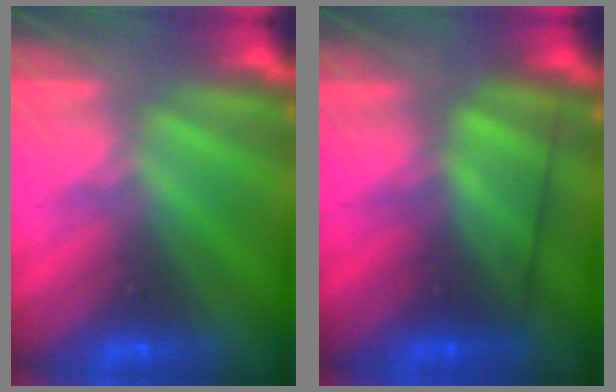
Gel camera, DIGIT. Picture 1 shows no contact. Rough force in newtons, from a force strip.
{"total": 2.6}